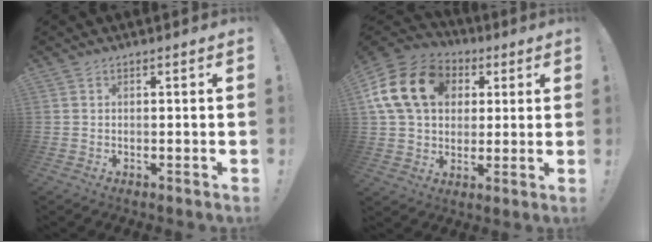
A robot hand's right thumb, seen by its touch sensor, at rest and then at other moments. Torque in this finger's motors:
{"motor_torque": [2.03, 2.32, 0.14, 0.14, 0.33]}